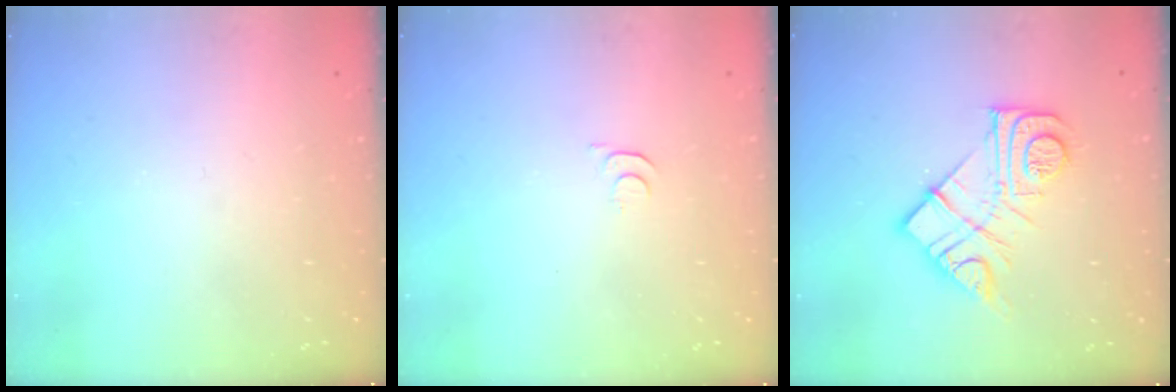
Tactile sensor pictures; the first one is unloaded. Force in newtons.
{"total": 3.3, "press": 3.2, "slide": 0.4}
{"total": 13.9, "press": 13.8, "slide": 0.9}